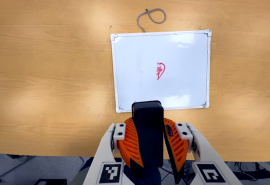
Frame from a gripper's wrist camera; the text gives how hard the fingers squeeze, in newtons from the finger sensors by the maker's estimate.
{"total": 12.5, "left": 11.7, "right": 13.4}